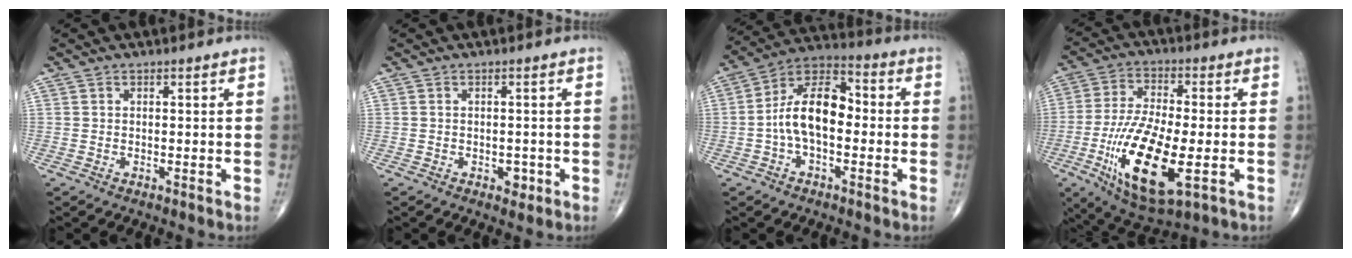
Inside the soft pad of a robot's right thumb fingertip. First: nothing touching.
{"total": 1.9, "force": [-0.8, 1.3, 1.2], "torque": [-0.008, 0.002, -0.008]}
{"total": 12.6, "force": [-1.2, 7.0, 10.4], "torque": [-0.174, 0.041, -0.032]}
{"total": 18.5, "force": [-5.1, 6.5, 16.6], "torque": [-0.329, -0.008, -0.082]}